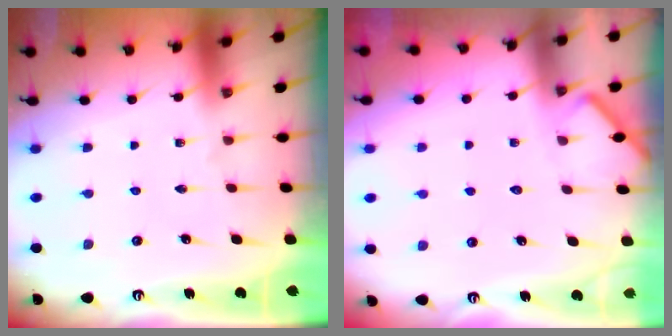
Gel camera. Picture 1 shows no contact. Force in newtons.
{"total": 3.7, "press": 3.6, "slide": 0.5}